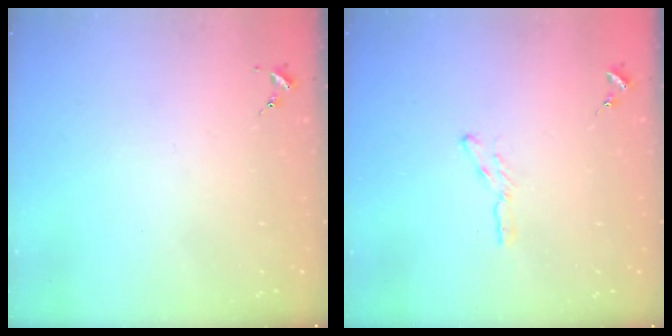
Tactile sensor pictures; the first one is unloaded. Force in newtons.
{"total": 4.0, "press": 4.0, "slide": 0.4}